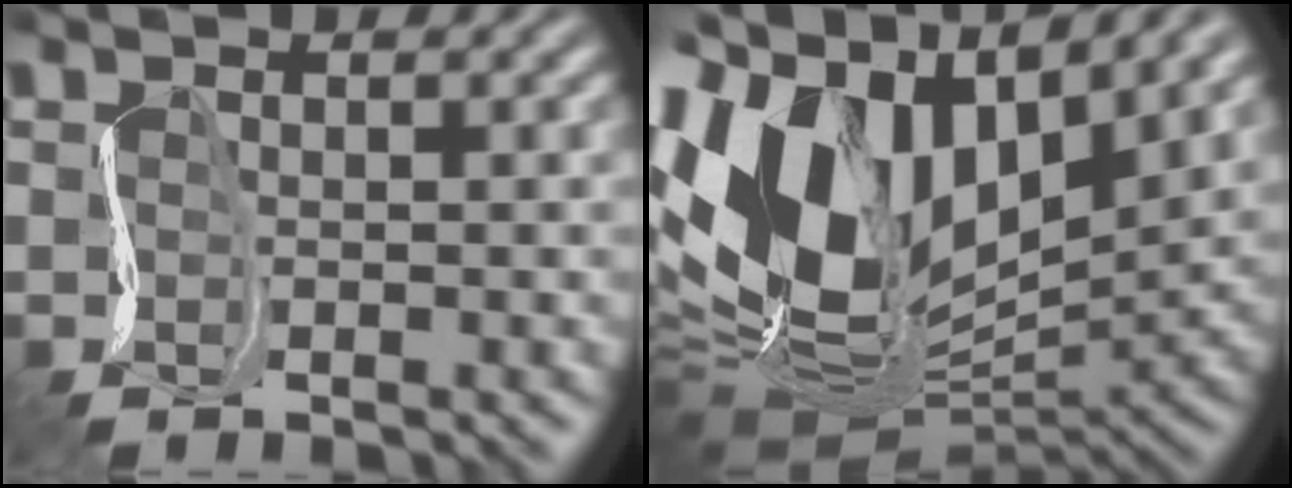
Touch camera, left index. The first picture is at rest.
{"total": 16.2, "force": [3.2, 9.9, 12.4], "torque": [-0.279, 0.005, 0.051]}